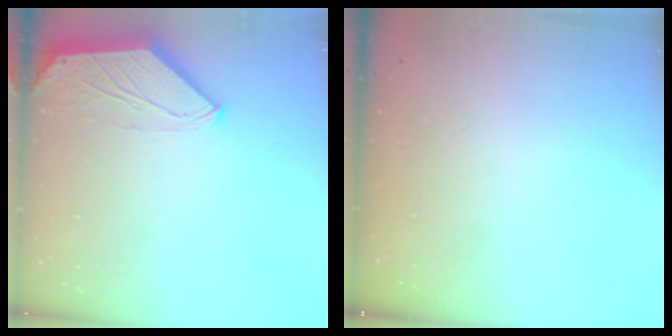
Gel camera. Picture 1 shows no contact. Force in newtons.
{"total": 0.0}